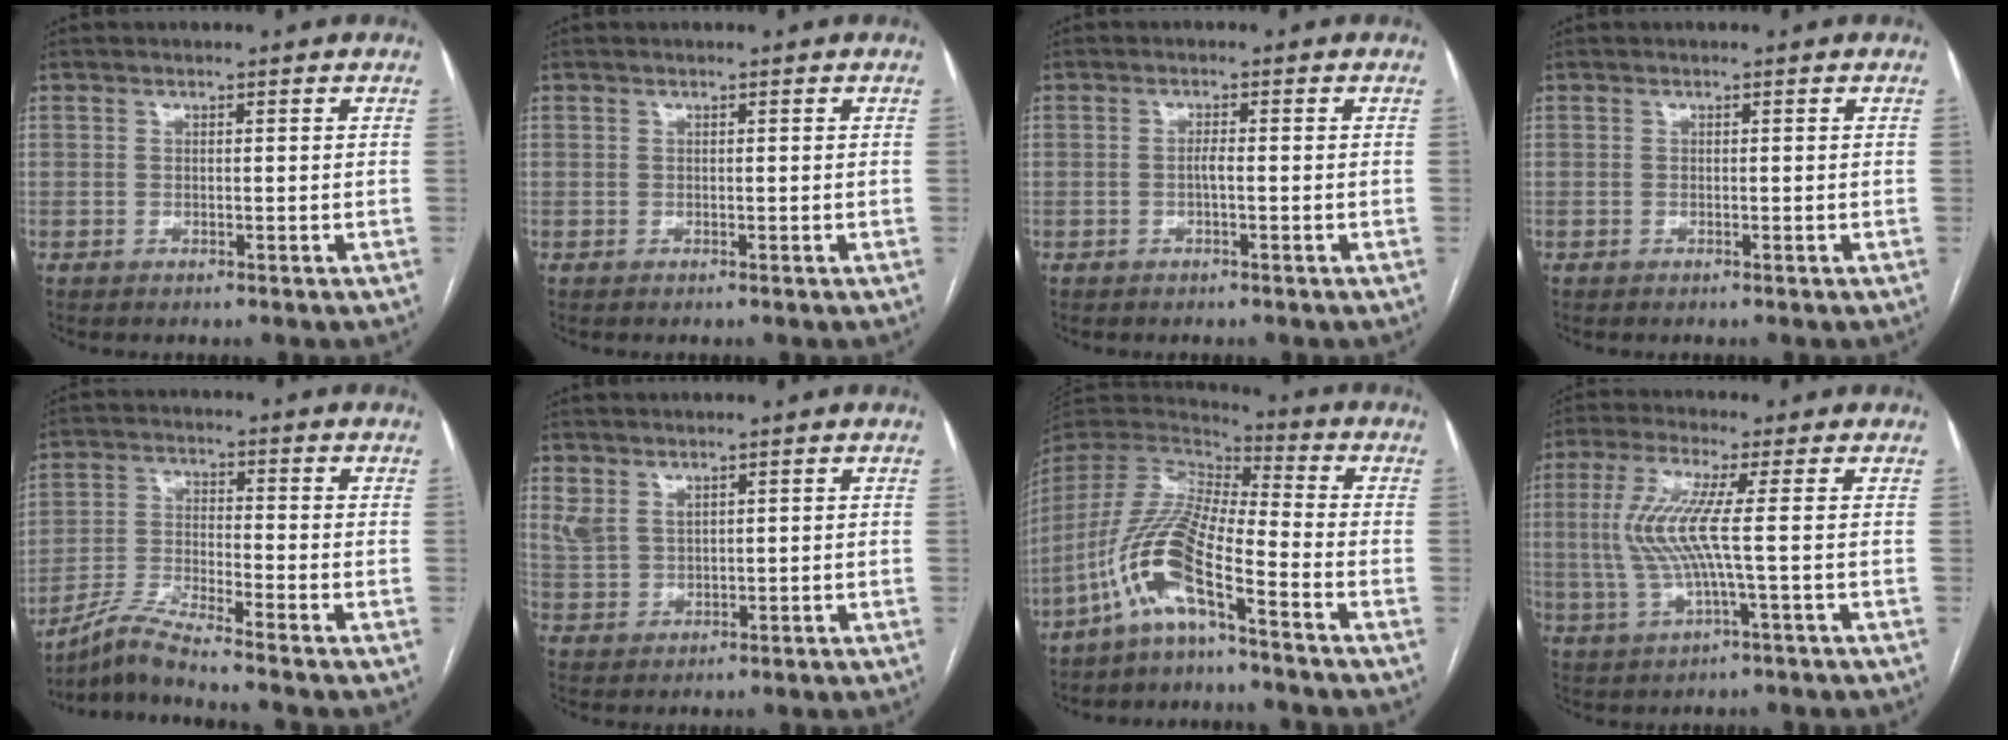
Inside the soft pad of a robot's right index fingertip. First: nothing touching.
{"total": 0.0}
{"total": 1.3, "force": [-0.3, 0.1, 1.2], "torque": [-0.022, 0.002, -0.006]}
{"total": 0.0}
{"total": 6.8, "force": [-6.1, -2.0, 2.3], "torque": [-0.056, -0.023, -0.120]}
{"total": 3.6, "force": [2.9, 1.8, 1.3], "torque": [-0.041, 0.009, 0.069]}
{"total": 12.5, "force": [-6.6, 1.5, 10.6], "torque": [-0.237, -0.006, -0.137]}
{"total": 8.4, "force": [0.4, 0.1, 8.4], "torque": [-0.194, 0.003, 0.005]}